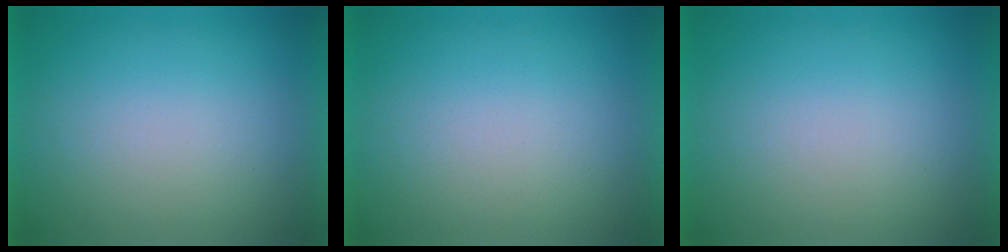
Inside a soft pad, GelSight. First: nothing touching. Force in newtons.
{"total": 0.0}
{"total": 0.0}